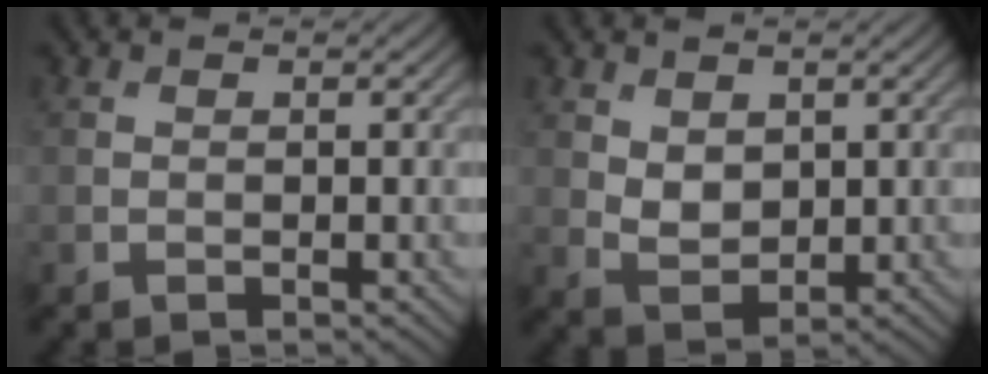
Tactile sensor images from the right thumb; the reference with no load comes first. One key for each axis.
{"total": 3.2, "fx": 1.4, "fy": 2.2, "fz": 1.9, "tx": -0.048, "ty": -0.005, "tz": 0.031}